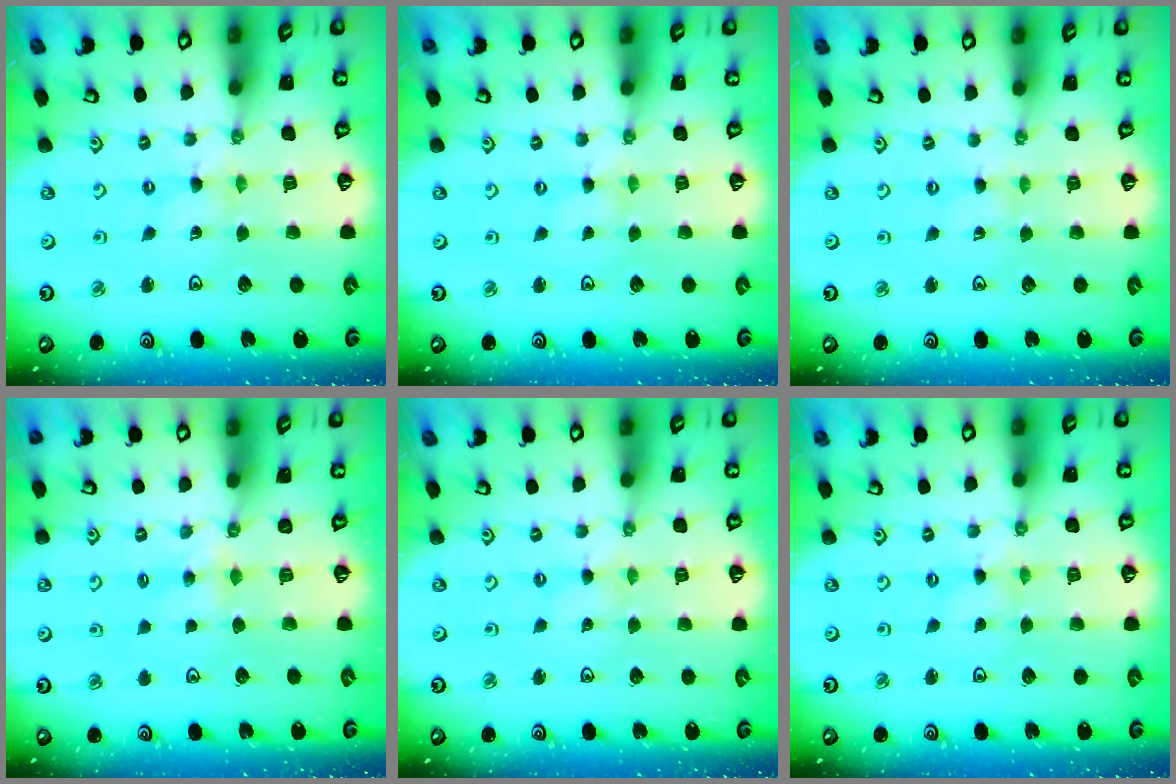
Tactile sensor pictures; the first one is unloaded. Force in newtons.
{"total": 0.0}
{"total": 0.0}
{"total": 3.3, "press": 3.3, "slide": 0.4}
{"total": 0.8, "press": 0.7, "slide": 0.3}
{"total": 0.0}